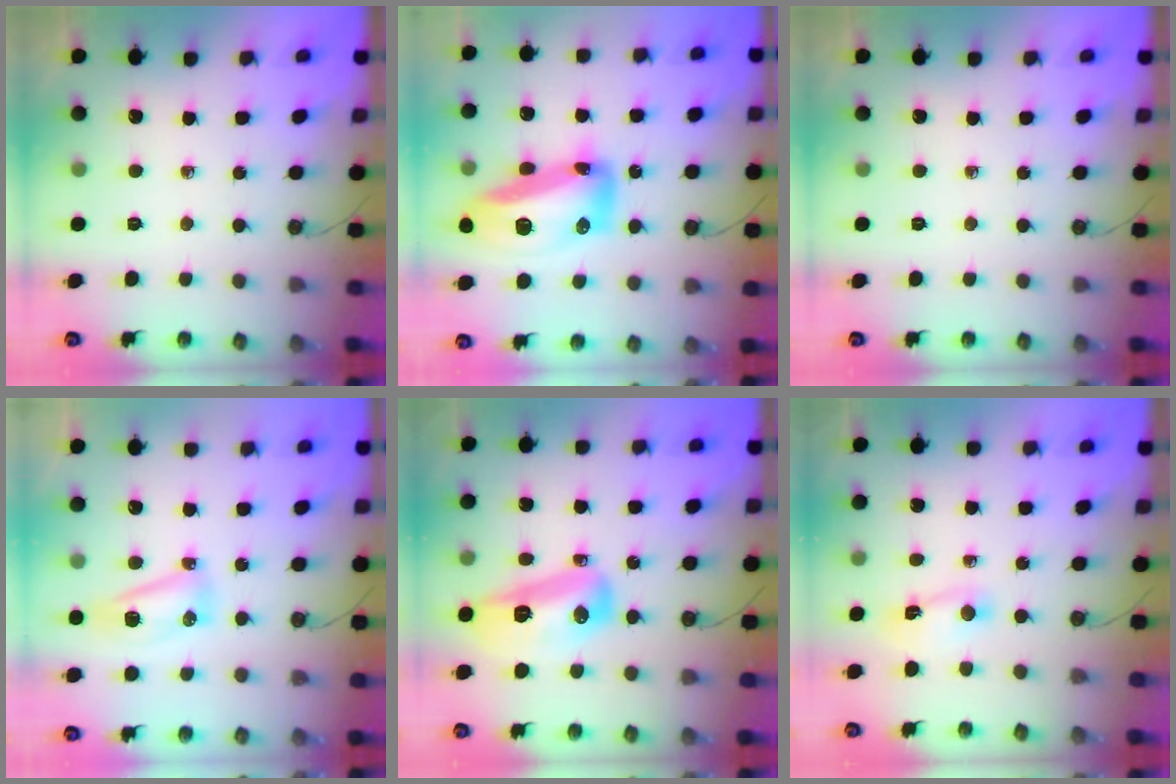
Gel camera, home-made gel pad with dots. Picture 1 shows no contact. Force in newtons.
{"total": 18.3, "press": 18.2, "slide": 1.6}
{"total": 0.0}
{"total": 13.5, "press": 9.4, "slide": 9.7}
{"total": 12.4, "press": 12.3, "slide": 1.2}
{"total": 2.3, "press": 2.3, "slide": 0.3}